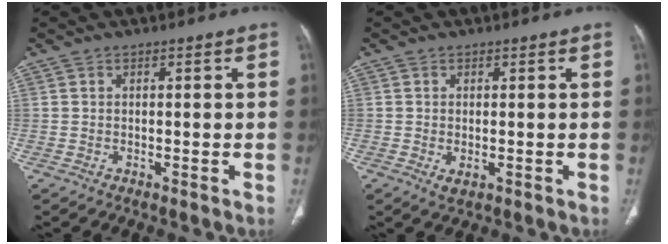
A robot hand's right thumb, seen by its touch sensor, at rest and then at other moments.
{"total": 1.9, "force": [-0.4, 1.0, 1.5], "torque": [-0.029, -0.004, -0.002]}